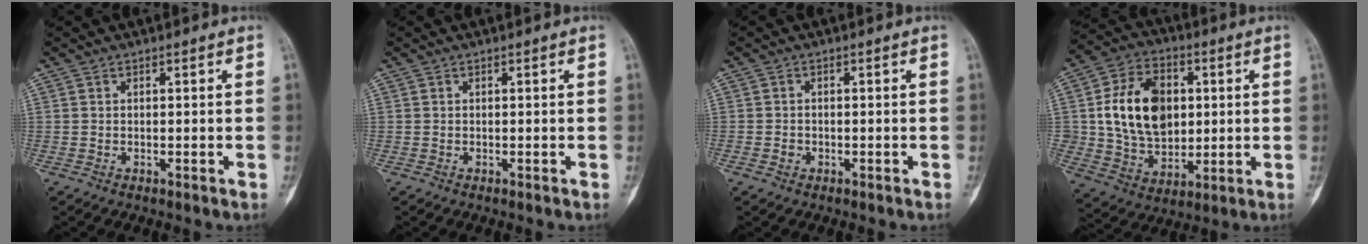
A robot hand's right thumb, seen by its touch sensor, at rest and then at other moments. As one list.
[{"total": 0.0}, {"total": 1.3, "force": [-0.5, 1.1, 0.4], "torque": [-0.001, 0.006, -0.011]}, {"total": 17.0, "force": [2.5, 12.2, 11.6], "torque": [-0.164, -0.001, 0.049]}]